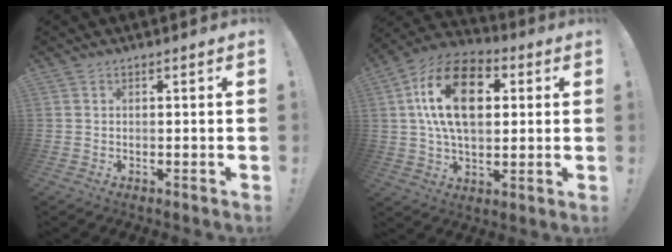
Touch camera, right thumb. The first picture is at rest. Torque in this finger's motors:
{"motor_torque": [1.49, 3.52, 0.60, 0.07, 0.06]}